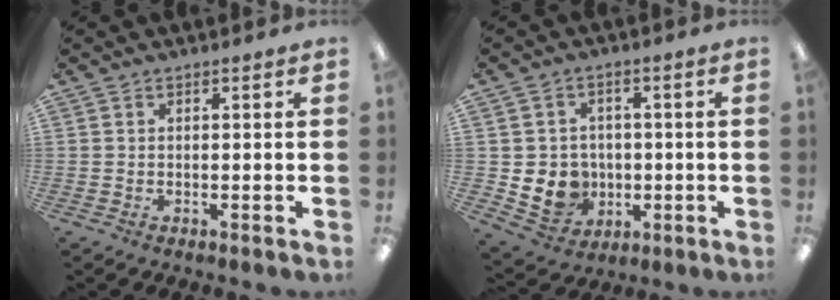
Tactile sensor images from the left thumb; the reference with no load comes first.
{"total": 8.2, "force": [-1.0, 7.8, 2.4], "torque": [-0.069, 0.012, -0.006]}